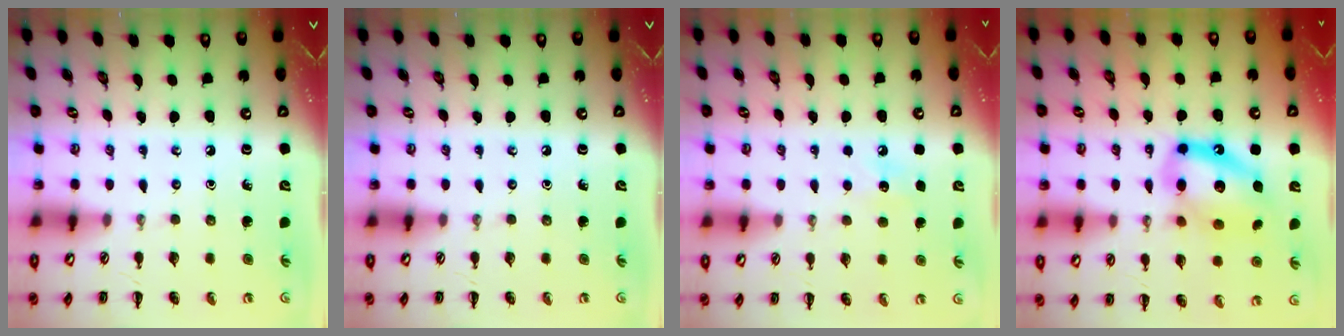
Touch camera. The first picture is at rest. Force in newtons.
{"total": 0.0}
{"total": 6.1, "press": 5.9, "slide": 1.6}
{"total": 15.7, "press": 15.3, "slide": 3.2}